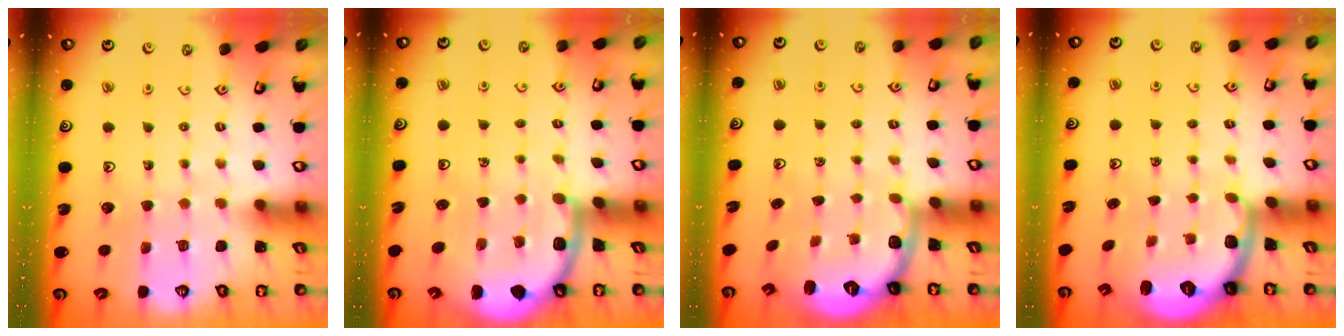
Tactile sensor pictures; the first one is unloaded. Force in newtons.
{"total": 4.8, "press": 4.7, "slide": 0.7}
{"total": 2.6, "press": 1.5, "slide": 2.2}
{"total": 1.9, "press": 1.8, "slide": 0.4}